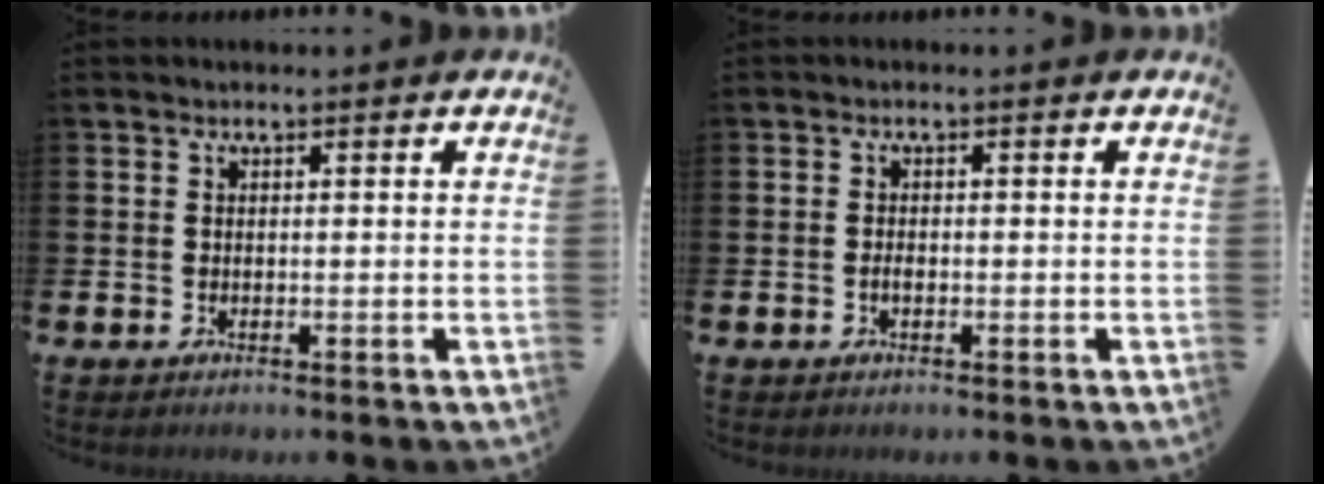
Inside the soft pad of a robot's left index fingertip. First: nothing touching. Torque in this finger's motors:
{"motor_torque": [0.21, 0.08, -0.03, 0.02]}